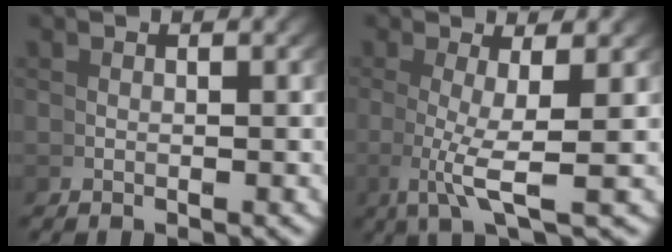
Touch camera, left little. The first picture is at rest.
{"total": 4.5, "force": [0.1, 0.6, 4.5], "torque": [-0.103, -0.020, 0.011]}